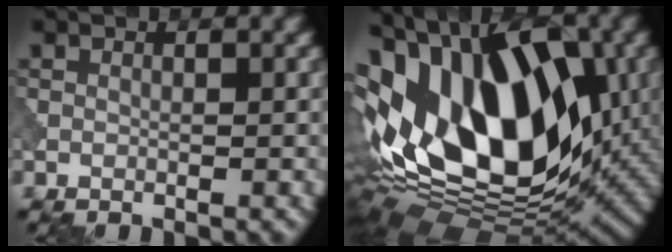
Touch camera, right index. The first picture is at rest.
{"total": 18.4, "force": [2.4, 10.9, 14.7], "torque": [-0.257, 0.018, 0.028]}